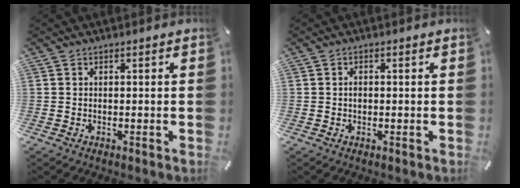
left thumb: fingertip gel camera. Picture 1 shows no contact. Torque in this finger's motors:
{"motor_torque": [0.04, 0.08, 0.07, 0.04, -0.02]}